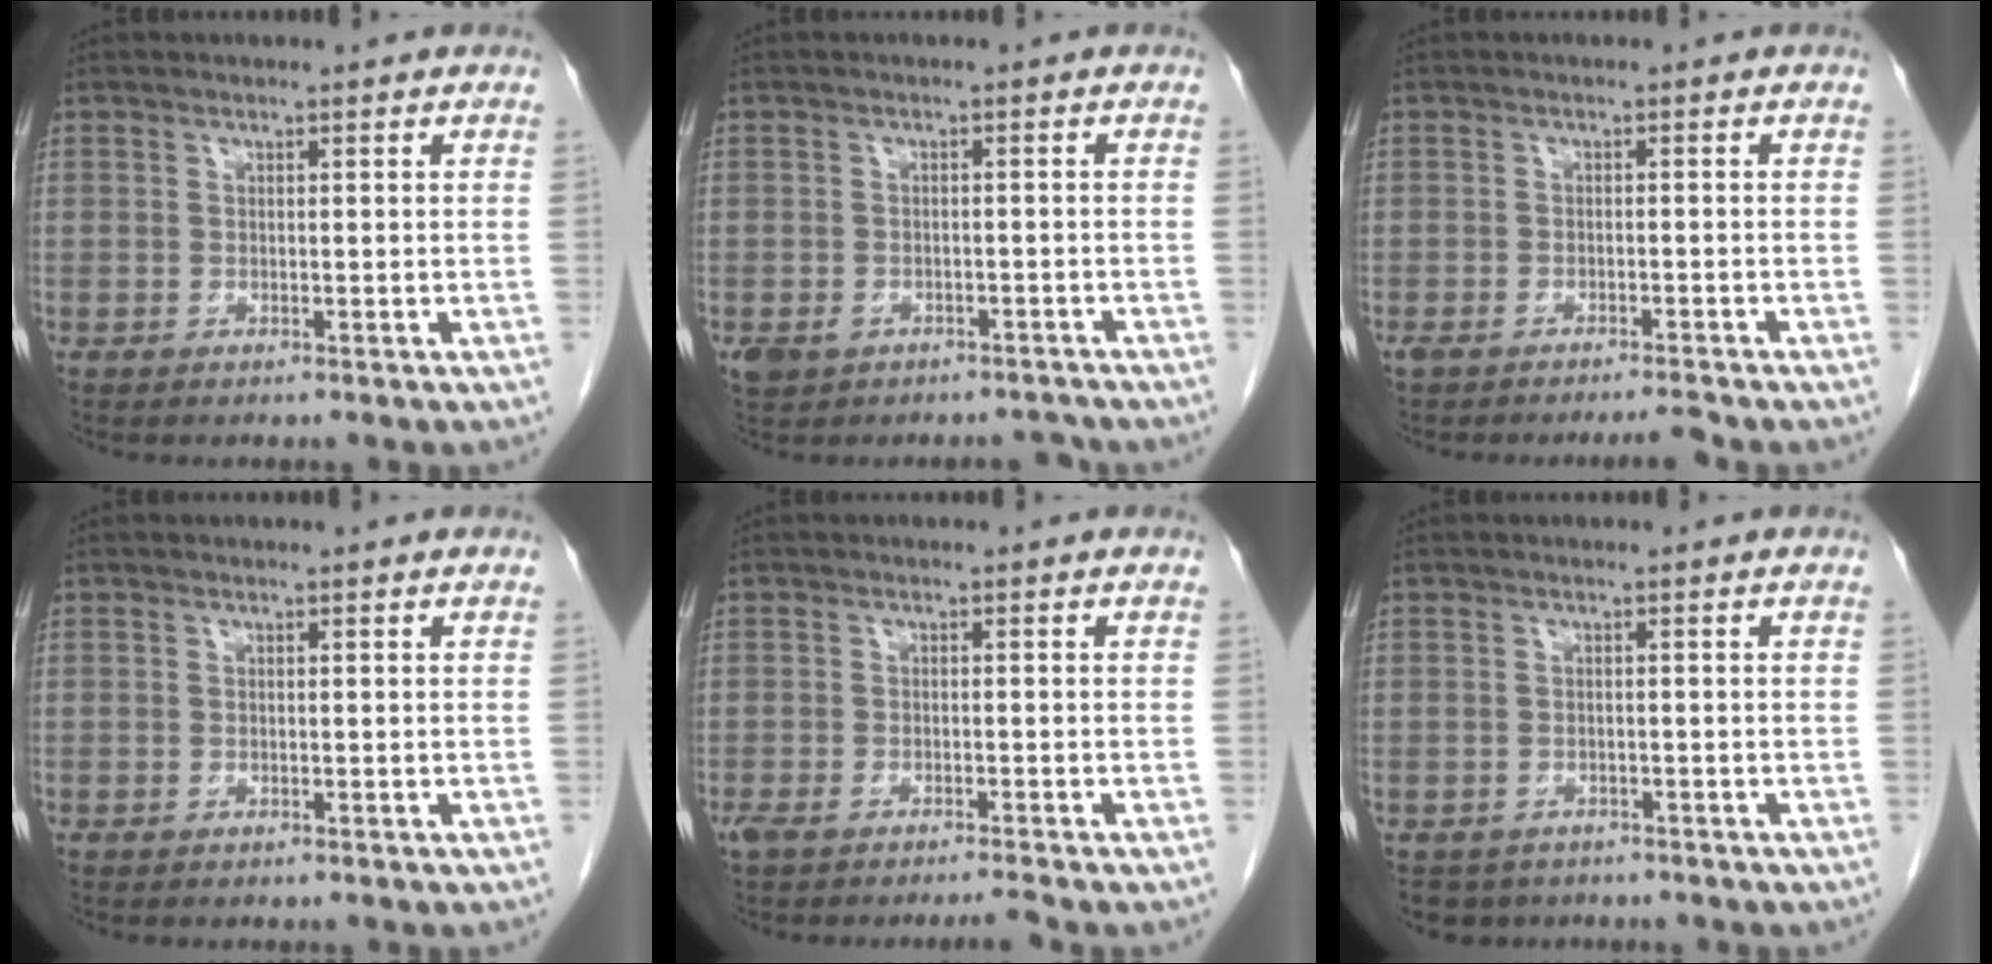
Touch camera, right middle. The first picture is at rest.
{"total": 4.6, "force": [-3.4, 2.9, 1.1], "torque": [-0.015, 0.009, -0.046]}
{"total": 2.8, "force": [-2.6, -0.1, 1.1], "torque": [-0.023, -0.001, -0.042]}
{"total": 0.0}
{"total": 3.2, "force": [-2.7, 0.0, 1.6], "torque": [-0.034, 0.000, -0.048]}
{"total": 4.1, "force": [-3.3, 2.4, 0.3], "torque": [-0.005, -0.001, -0.047]}